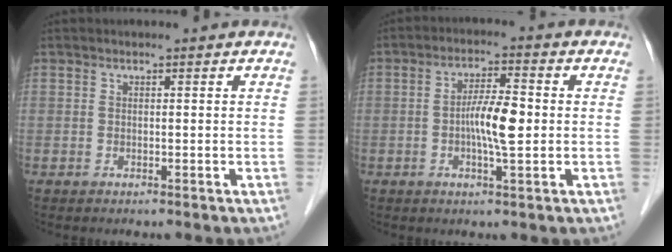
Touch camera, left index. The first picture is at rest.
{"total": 6.0, "force": [-0.6, 1.0, 5.9], "torque": [-0.113, 0.001, -0.015]}